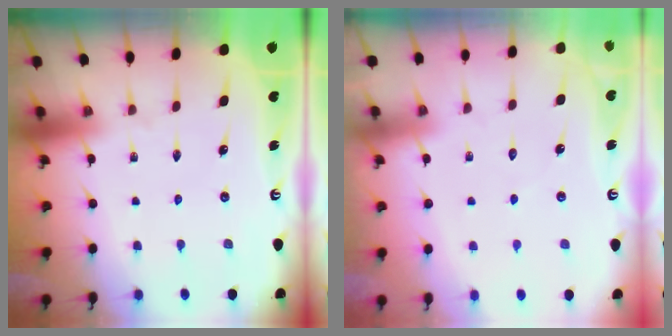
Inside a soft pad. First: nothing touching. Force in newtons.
{"total": 2.9, "press": 2.9, "slide": 0.3}